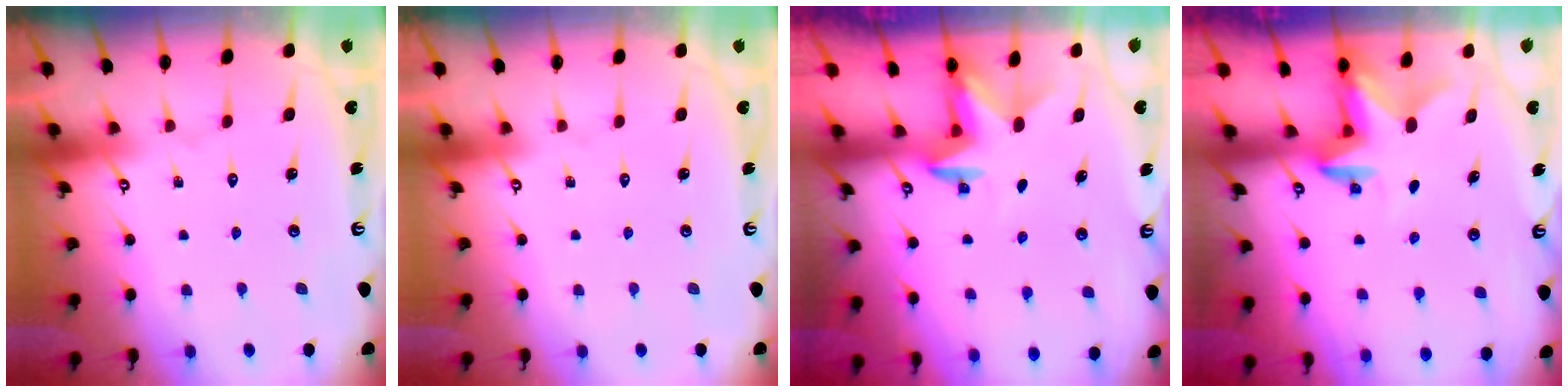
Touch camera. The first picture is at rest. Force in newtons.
{"total": 0.0}
{"total": 2.8, "press": 2.8, "slide": 0.7}
{"total": 2.8, "press": 2.7, "slide": 0.5}